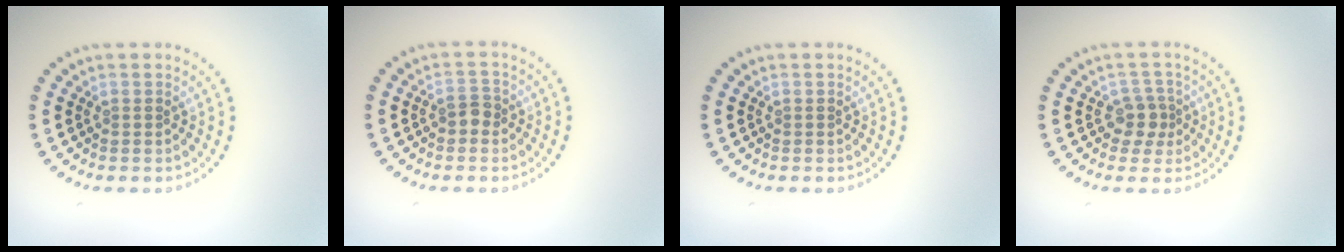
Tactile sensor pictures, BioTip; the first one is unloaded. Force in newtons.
{"total": 1.5, "press": 1.4, "slide": 0.5}
{"total": 0.0}
{"total": 2.2, "press": 1.8, "slide": 1.2}